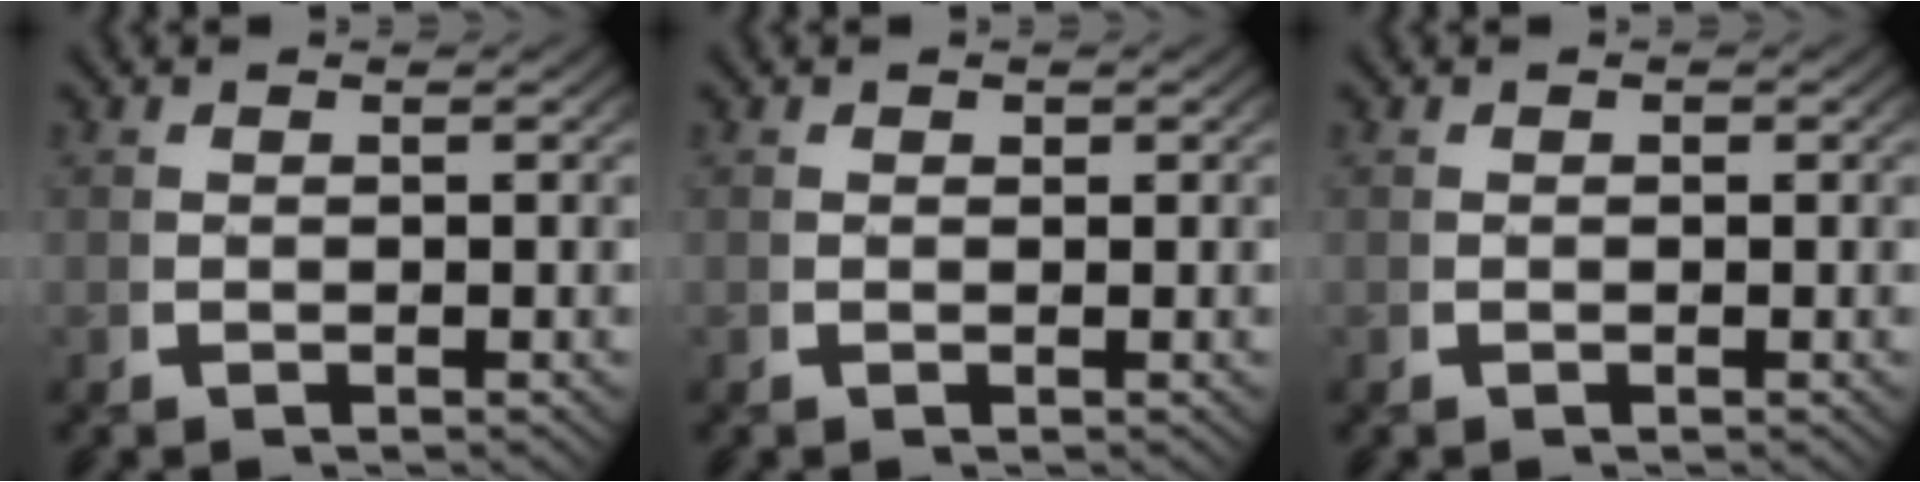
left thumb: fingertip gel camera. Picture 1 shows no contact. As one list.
[{"total": 0.5, "force": [0.3, 0.4, 0.2], "torque": [0.000, -0.002, 0.006]}, {"total": 0.0}]